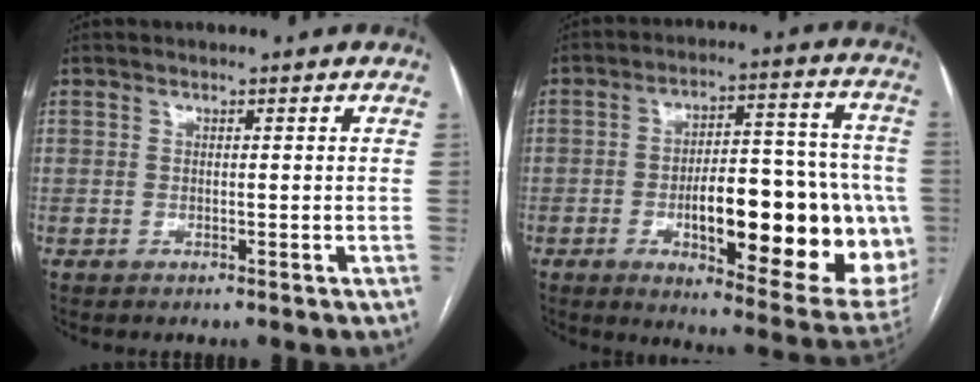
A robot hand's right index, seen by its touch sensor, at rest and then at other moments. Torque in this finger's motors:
{"motor_torque": [2.14, 0.00, 1.05, 0.21]}